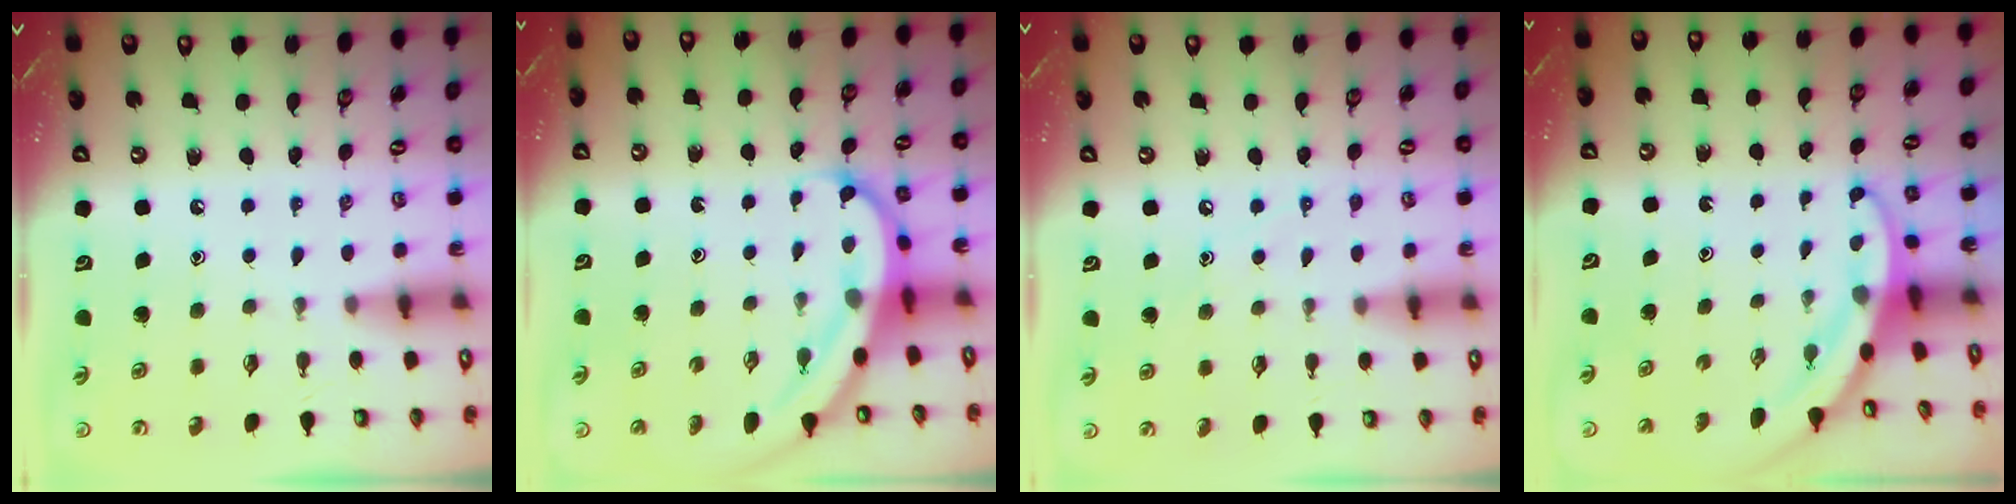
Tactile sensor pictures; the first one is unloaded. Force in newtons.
{"total": 6.6, "press": 6.5, "slide": 1.2}
{"total": 4.9, "press": 4.9, "slide": 0.2}
{"total": 3.3, "press": 3.3, "slide": 0.2}